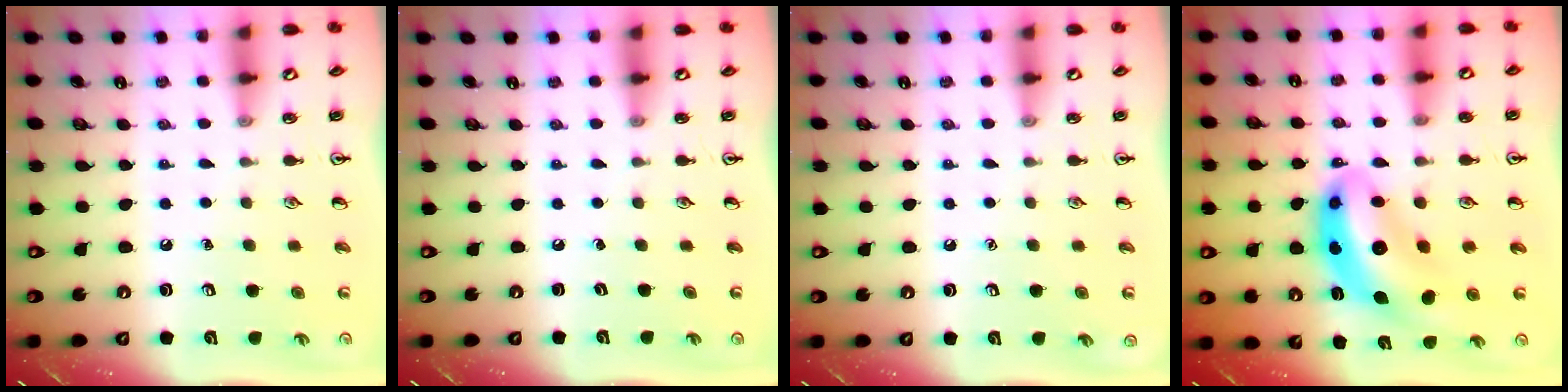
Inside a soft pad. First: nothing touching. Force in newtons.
{"total": 0.0}
{"total": 0.0}
{"total": 11.0, "press": 10.5, "slide": 3.3}